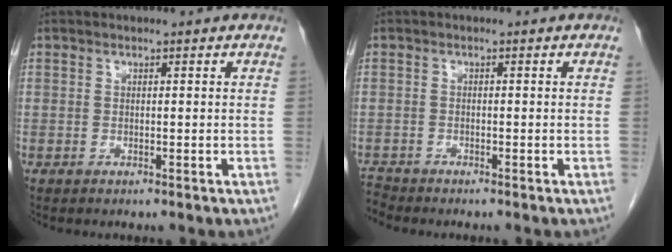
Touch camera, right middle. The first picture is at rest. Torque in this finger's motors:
{"motor_torque": [-0.30, -0.21, -0.10, -0.01]}